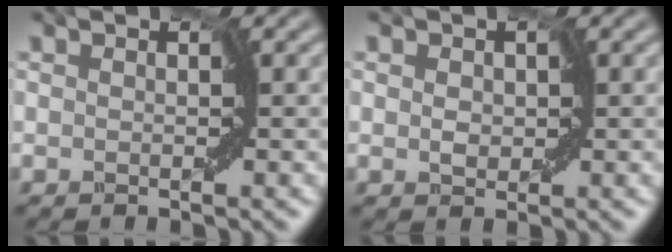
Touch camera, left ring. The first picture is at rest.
{"total": 1.0, "force": [0.1, 0.9, 0.3], "torque": [-0.005, -0.002, 0.001]}